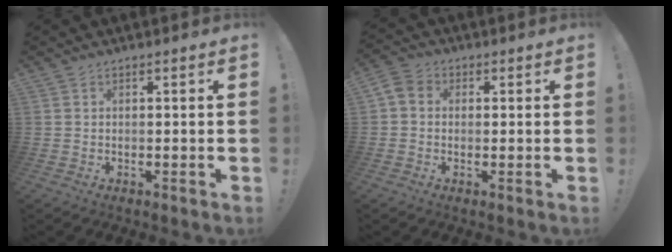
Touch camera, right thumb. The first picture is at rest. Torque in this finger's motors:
{"motor_torque": [-0.15, 0.13, 0.42, -0.16, 0.01]}